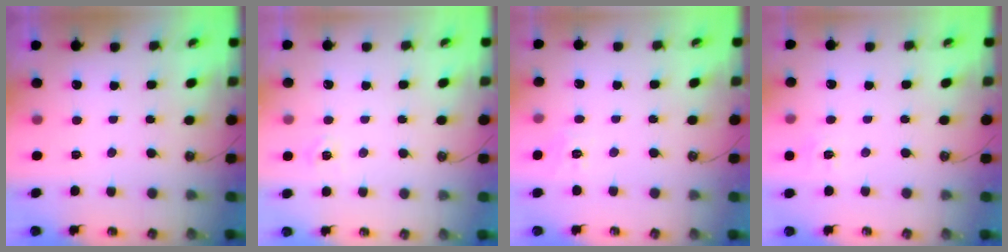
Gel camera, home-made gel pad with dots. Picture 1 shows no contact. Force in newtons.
{"total": 4.6, "press": 4.5, "slide": 0.6}
{"total": 5.7, "press": 5.6, "slide": 0.7}
{"total": 4.6, "press": 4.5, "slide": 0.6}